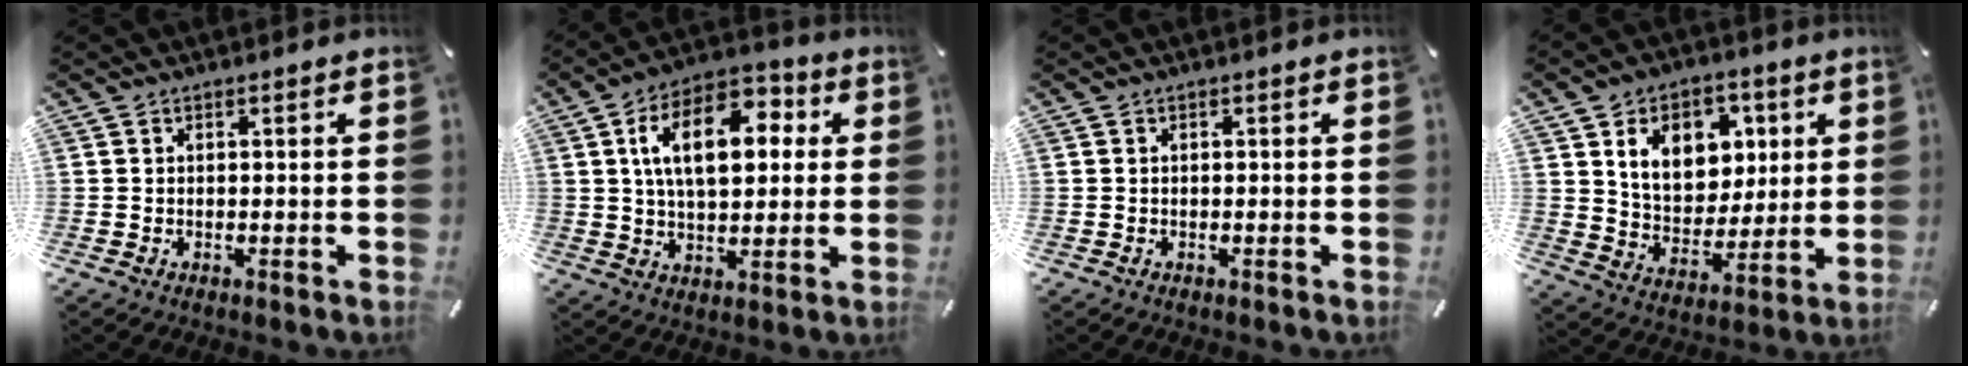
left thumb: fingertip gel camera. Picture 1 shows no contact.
{"total": 15.3, "force": [4.1, 8.9, 11.7], "torque": [-0.195, 0.004, 0.070]}
{"total": 0.0}
{"total": 13.3, "force": [5.2, 10.4, 6.6], "torque": [-0.108, -0.011, 0.099]}